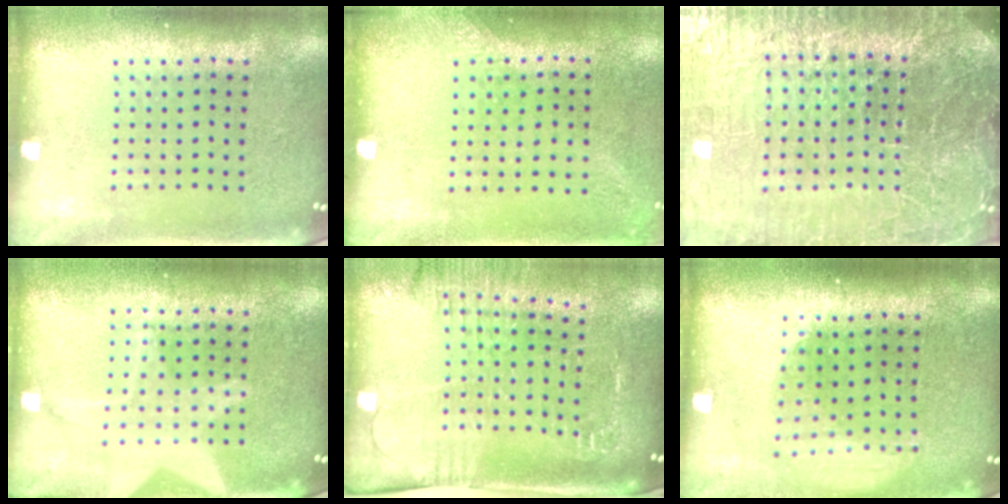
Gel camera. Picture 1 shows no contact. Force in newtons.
{"total": 1.3, "press": 1.0, "slide": 0.8}
{"total": 7.2, "press": 6.3, "slide": 3.5}
{"total": 1.8, "press": 1.8, "slide": 0.1}
{"total": 1.9, "press": 1.8, "slide": 0.8}
{"total": 1.9, "press": 1.4, "slide": 1.2}